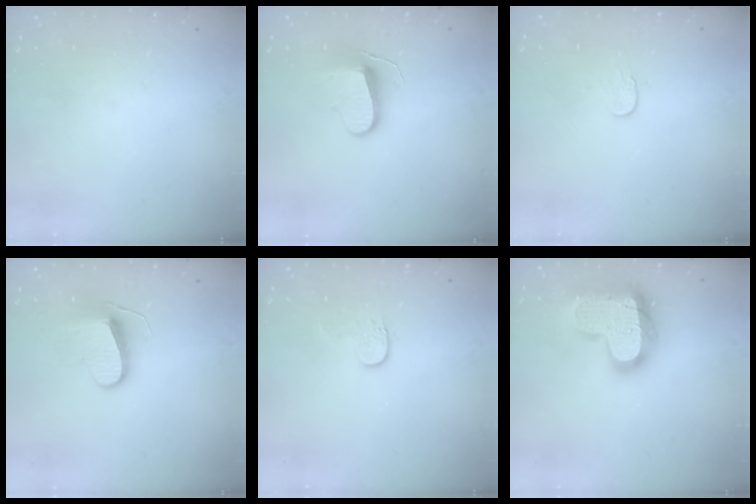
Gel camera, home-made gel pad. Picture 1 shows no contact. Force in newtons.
{"total": 8.9, "press": 8.9, "slide": 0.1}
{"total": 4.0, "press": 3.9, "slide": 0.5}
{"total": 9.2, "press": 9.2, "slide": 0.5}
{"total": 3.9, "press": 3.9, "slide": 0.5}
{"total": 22.1, "press": 22.0, "slide": 1.5}